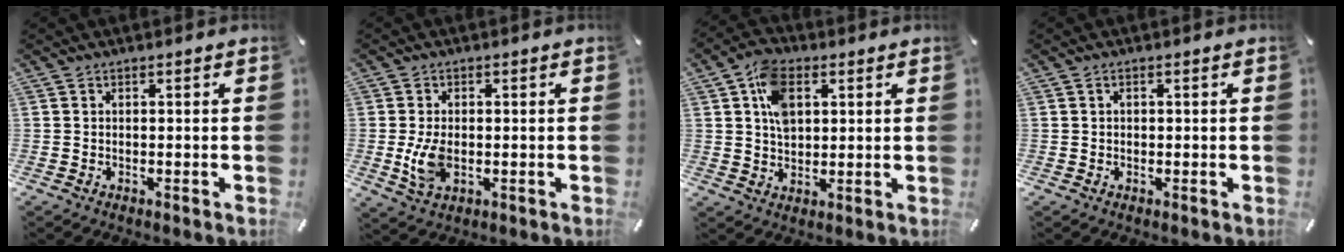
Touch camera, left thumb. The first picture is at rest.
{"total": 6.8, "force": [-0.7, 4.3, 5.2], "torque": [-0.113, -0.007, -0.014]}
{"total": 8.9, "force": [2.7, 6.4, 5.6], "torque": [-0.102, 0.003, 0.049]}
{"total": 0.8, "force": [0.1, 0.6, 0.5], "torque": [-0.010, 0.004, 0.001]}